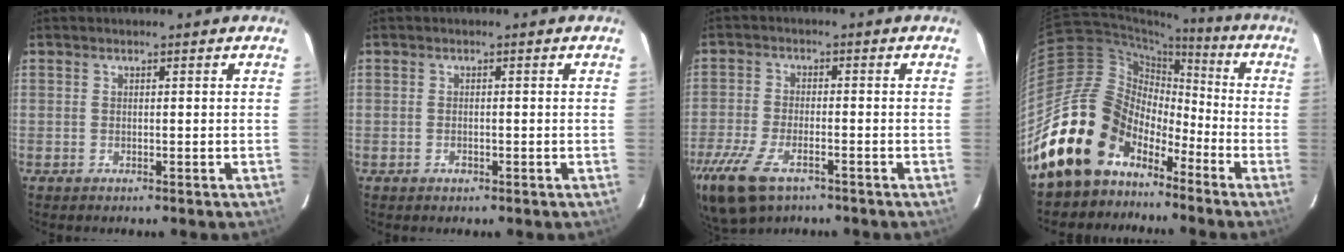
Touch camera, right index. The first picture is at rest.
{"total": 1.1, "force": [-0.6, 0.8, 0.5], "torque": [-0.009, -0.001, -0.008]}
{"total": 15.7, "force": [-9.6, 7.3, 10.0], "torque": [-0.250, -0.049, -0.174]}
{"total": 17.4, "force": [-11.8, 11.5, 5.6], "torque": [-0.125, 0.032, -0.209]}